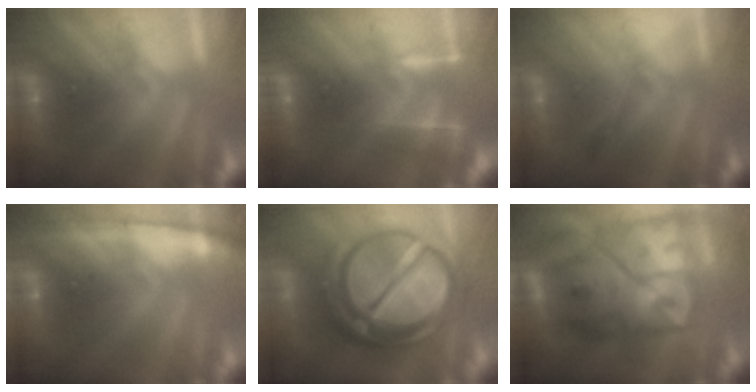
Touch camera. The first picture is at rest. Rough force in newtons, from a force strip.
{"total": 4.8}
{"total": 1.2}
{"total": 1.6}
{"total": 7.4}
{"total": 11.0}